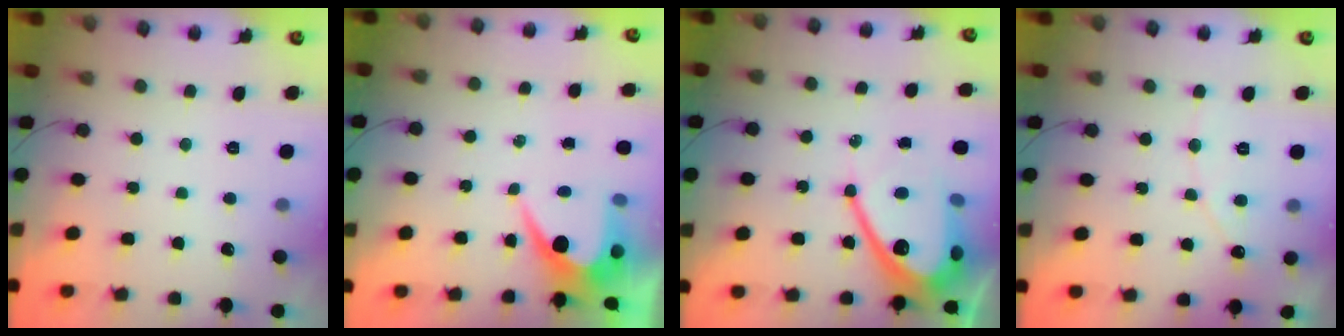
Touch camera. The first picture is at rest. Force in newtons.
{"total": 7.1, "press": 7.1, "slide": 0.5}
{"total": 15.5, "press": 15.4, "slide": 1.5}
{"total": 5.8, "press": 5.8, "slide": 0.2}